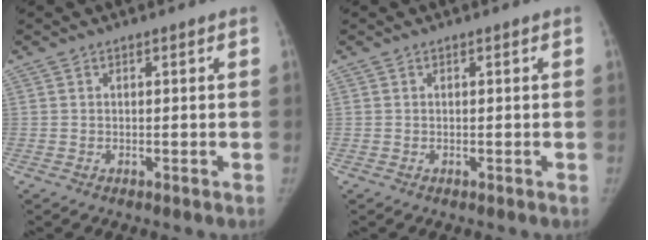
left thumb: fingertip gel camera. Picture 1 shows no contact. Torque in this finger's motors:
{"motor_torque": [0.00, 0.00, 0.26, -0.06, 0.00]}